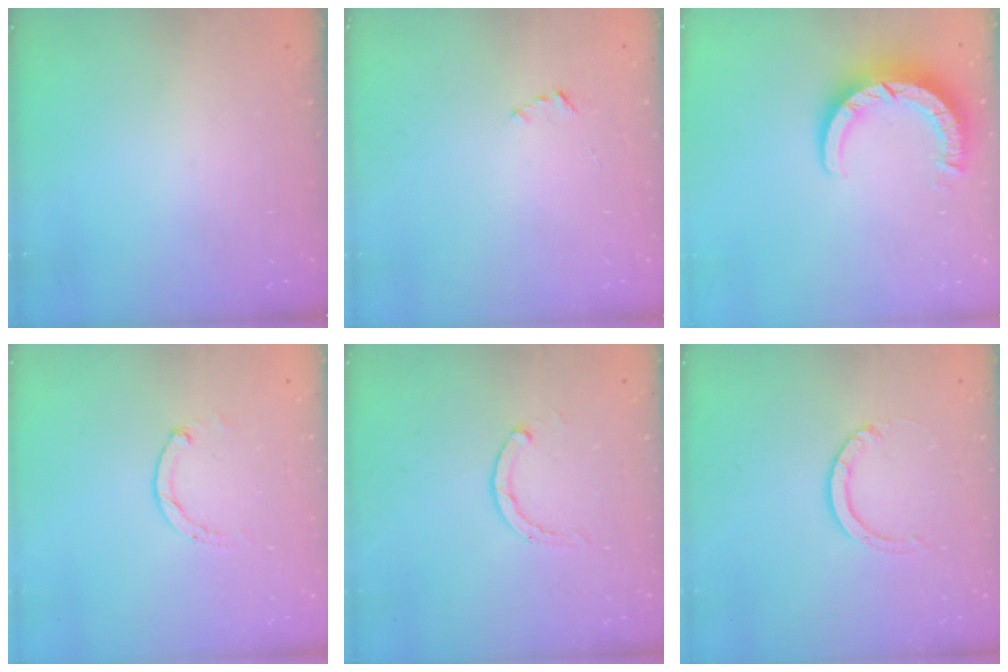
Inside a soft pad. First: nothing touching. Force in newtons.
{"total": 1.9, "press": 1.9, "slide": 0.2}
{"total": 9.0, "press": 9.0, "slide": 1.0}
{"total": 1.2, "press": 1.2, "slide": 0.3}
{"total": 2.8, "press": 2.8, "slide": 0.5}
{"total": 3.2, "press": 3.2, "slide": 0.3}